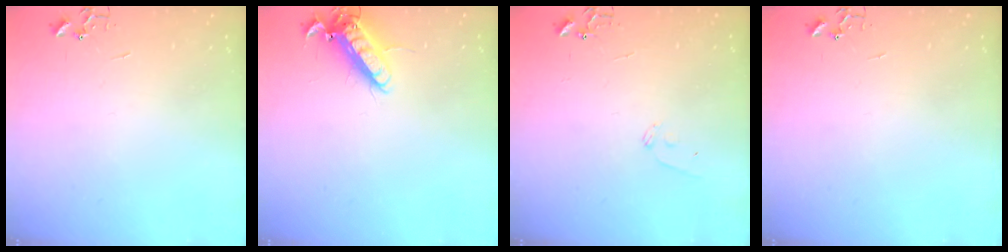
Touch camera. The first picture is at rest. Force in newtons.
{"total": 13.3, "press": 13.0, "slide": 2.5}
{"total": 7.1, "press": 7.0, "slide": 0.7}
{"total": 0.0}